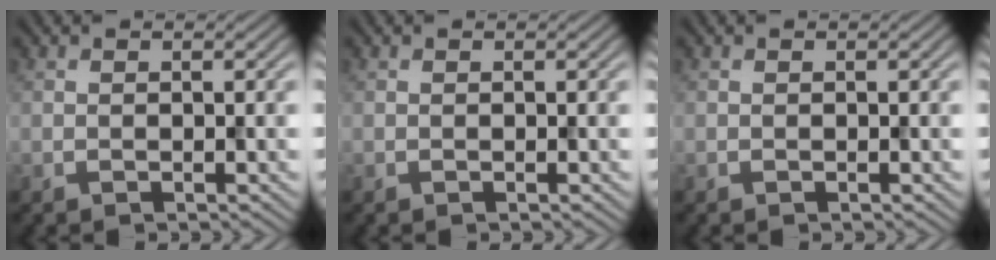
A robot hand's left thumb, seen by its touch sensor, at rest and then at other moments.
{"total": 0.0}
{"total": 0.0}